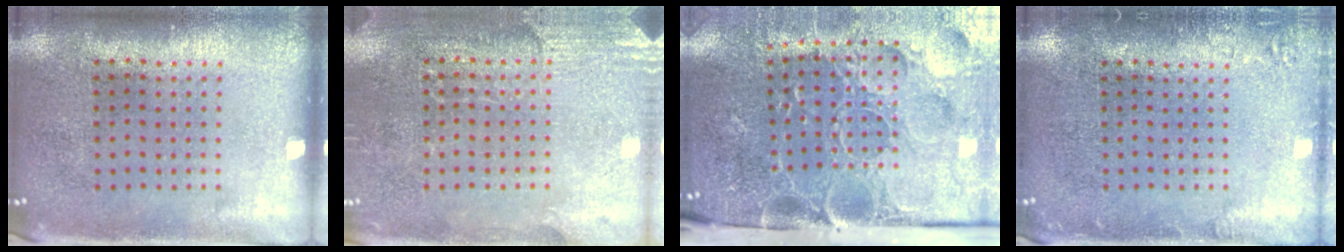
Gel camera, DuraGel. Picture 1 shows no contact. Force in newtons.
{"total": 2.8, "press": 2.6, "slide": 1.0}
{"total": 5.2, "press": 4.1, "slide": 3.1}
{"total": 1.5, "press": 1.5, "slide": 0.2}